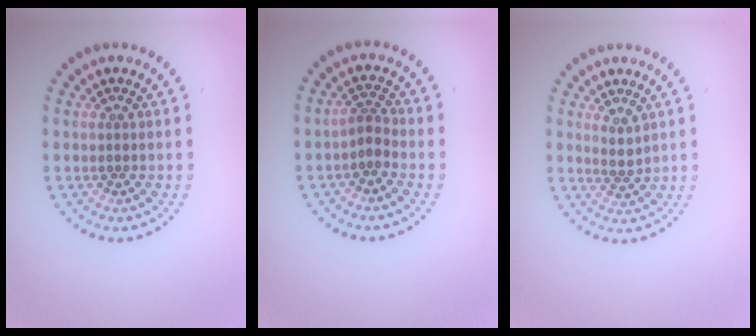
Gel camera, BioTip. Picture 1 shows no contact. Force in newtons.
{"total": 1.6, "press": 1.2, "slide": 1.0}
{"total": 1.8, "press": 1.4, "slide": 1.0}